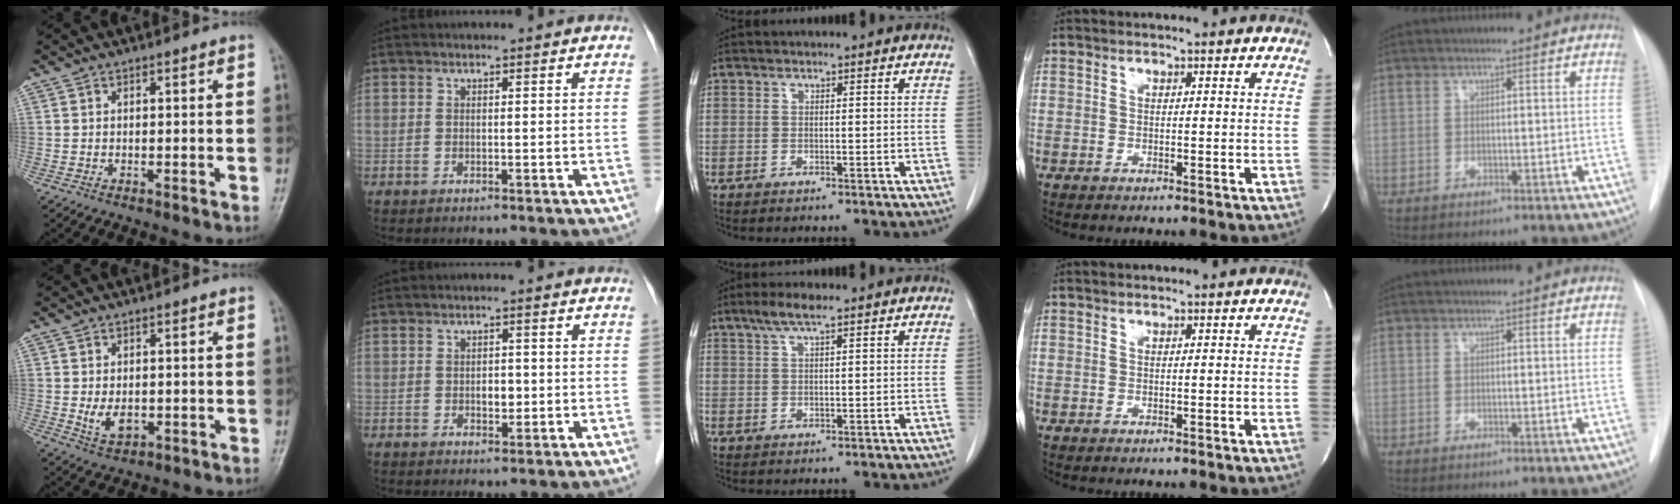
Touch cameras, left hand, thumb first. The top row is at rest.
{"thumb": {"total": 4.5, "force": [-0.6, 3.1, 3.2], "torque": [-0.045, -0.007, -0.003]}, "index": {"total": 2.2, "force": [-0.3, 1.4, 1.7], "torque": [-0.026, 0.002, -0.002]}, "middle": {"total": 3.5, "force": [2.4, 0.3, 2.5], "torque": [-0.056, 0.009, 0.047]}}